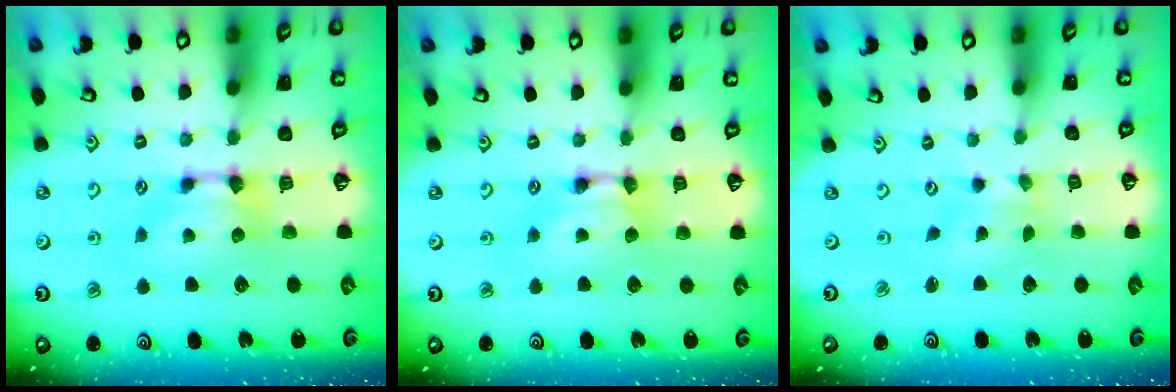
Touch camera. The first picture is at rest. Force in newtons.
{"total": 1.6, "press": 1.6, "slide": 0.1}
{"total": 2.7, "press": 2.5, "slide": 0.9}